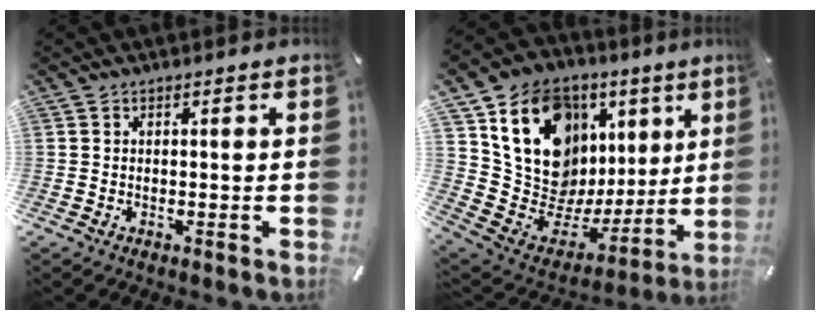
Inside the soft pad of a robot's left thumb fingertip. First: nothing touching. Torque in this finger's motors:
{"motor_torque": [2.50, 2.51, 1.48, -1.29, 0.15]}